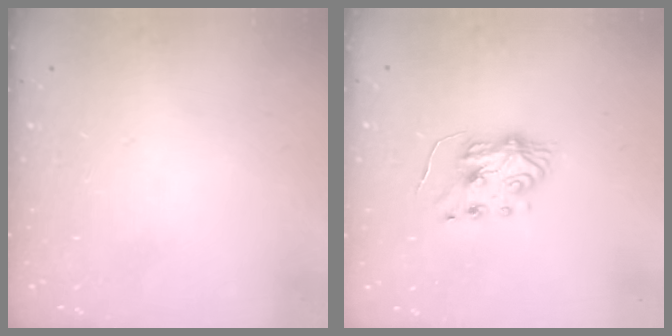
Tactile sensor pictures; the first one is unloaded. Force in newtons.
{"total": 5.2, "press": 5.1, "slide": 0.7}